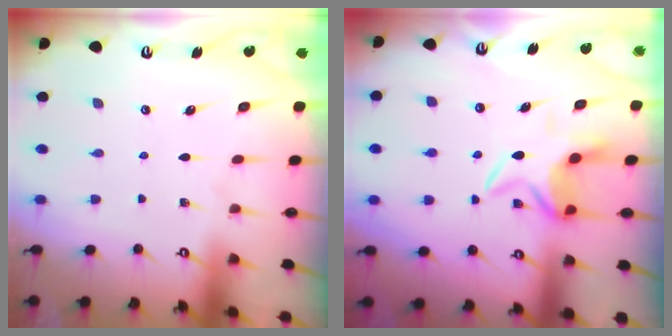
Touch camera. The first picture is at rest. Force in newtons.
{"total": 6.3, "press": 6.1, "slide": 1.5}